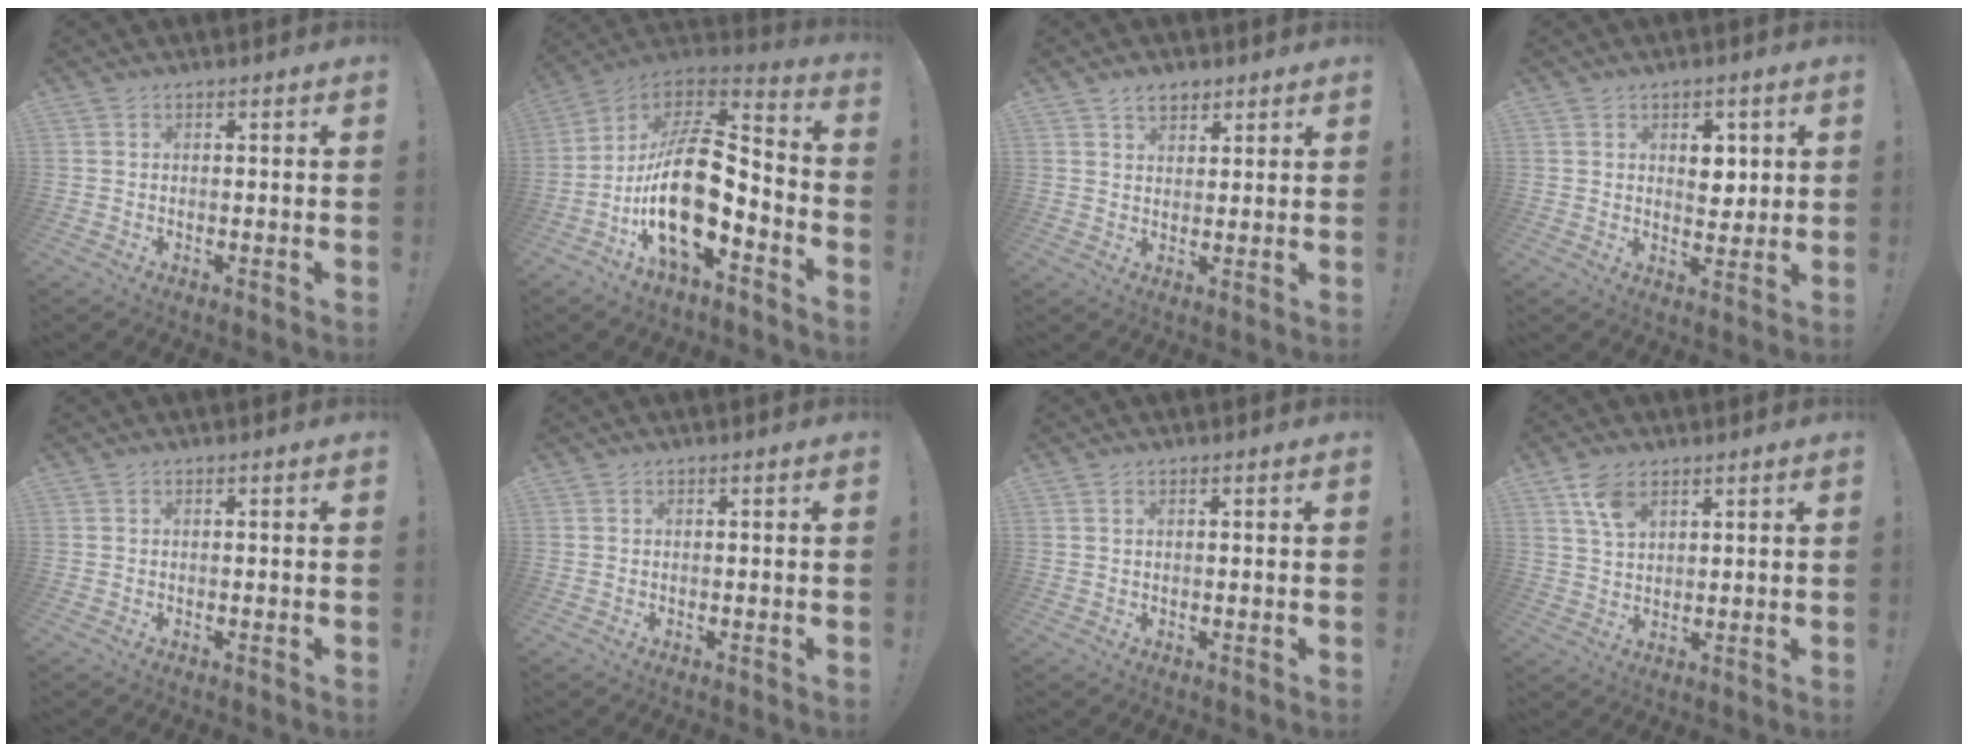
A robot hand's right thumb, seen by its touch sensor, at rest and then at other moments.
{"total": 21.4, "force": [-4.4, 10.0, 18.3], "torque": [-0.351, 0.023, -0.069]}
{"total": 4.3, "force": [2.8, 2.7, 1.8], "torque": [-0.029, -0.008, 0.051]}
{"total": 5.7, "force": [1.9, 4.4, 3.1], "torque": [-0.024, -0.006, 0.027]}
{"total": 0.0}
{"total": 0.0}
{"total": 0.7, "force": [0.4, 0.3, 0.5], "torque": [-0.010, 0.001, 0.007]}
{"total": 6.7, "force": [4.0, 3.5, 4.2], "torque": [-0.082, -0.011, 0.077]}